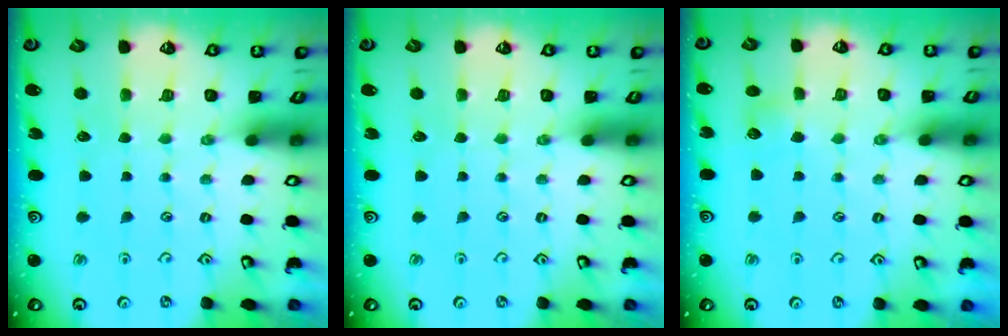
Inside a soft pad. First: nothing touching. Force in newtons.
{"total": 0.0}
{"total": 4.3, "press": 4.3, "slide": 0.5}